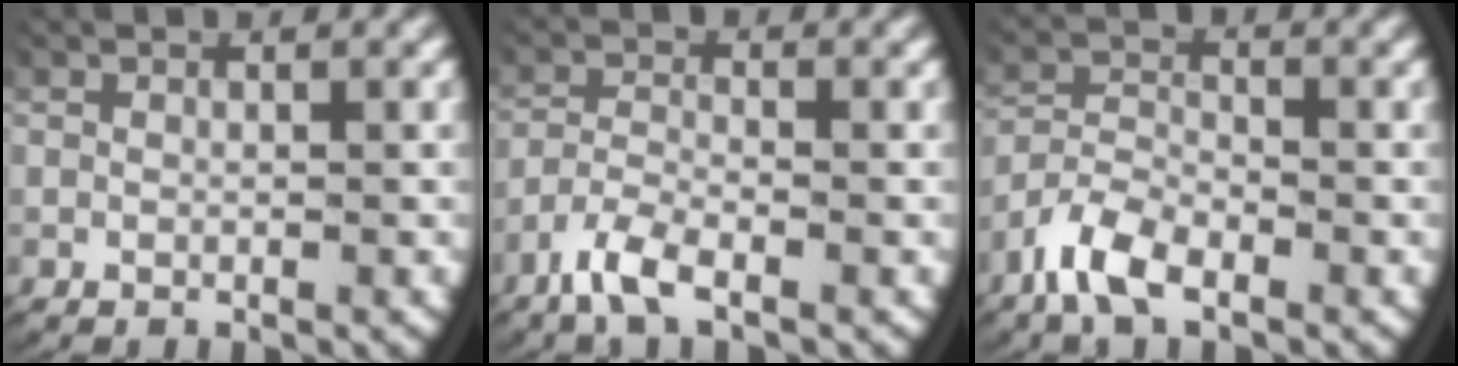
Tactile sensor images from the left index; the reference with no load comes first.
{"total": 3.4, "force": [-2.4, 1.2, 2.2], "torque": [-0.061, -0.011, -0.042]}
{"total": 4.7, "force": [-3.0, 2.7, 2.4], "torque": [-0.053, -0.012, -0.054]}